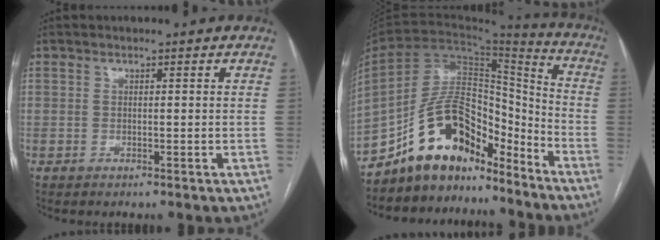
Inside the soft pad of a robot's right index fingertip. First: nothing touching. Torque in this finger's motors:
{"motor_torque": [-0.07, -0.15, -0.24, -0.21]}